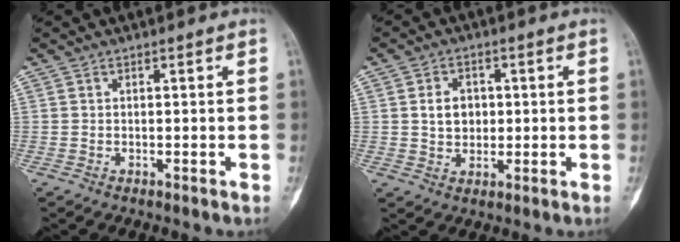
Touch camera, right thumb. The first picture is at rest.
{"total": 5.4, "force": [0.7, 4.2, 3.4], "torque": [-0.032, -0.002, 0.012]}